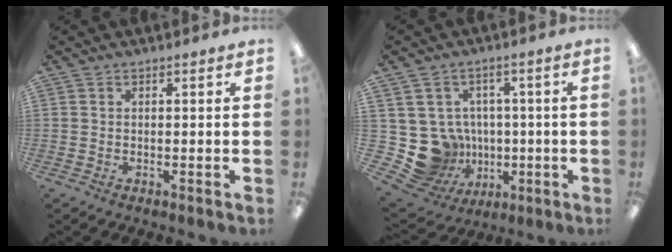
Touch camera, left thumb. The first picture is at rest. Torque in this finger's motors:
{"motor_torque": [-0.02, 0.03, -0.10, -0.08, 0.02]}